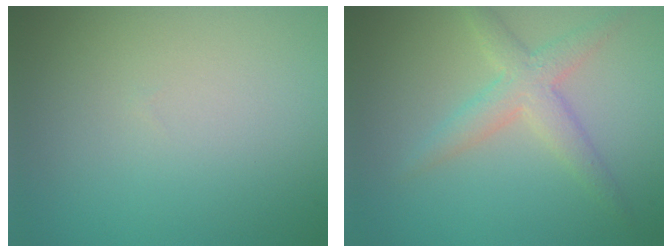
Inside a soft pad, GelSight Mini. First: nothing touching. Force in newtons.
{"total": 3.3, "press": 3.3, "slide": 0.1}